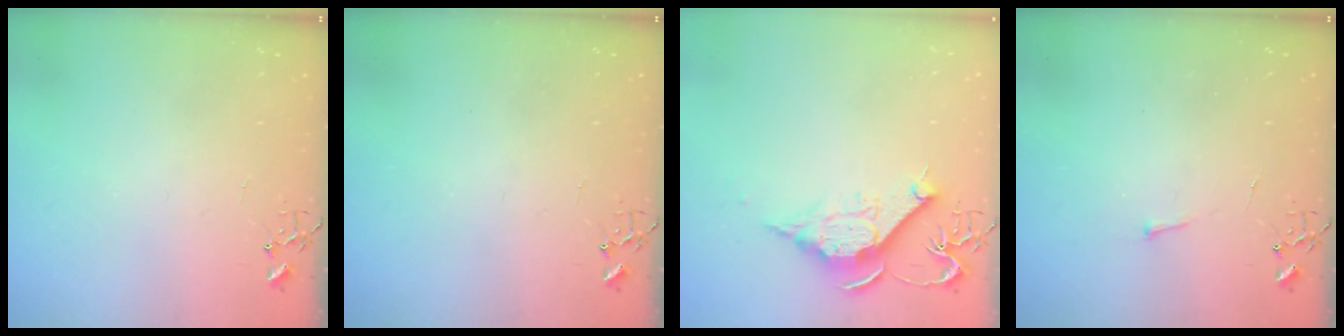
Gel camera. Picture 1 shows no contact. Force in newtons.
{"total": 0.0}
{"total": 11.7, "press": 11.6, "slide": 1.3}
{"total": 2.9, "press": 2.9, "slide": 0.4}